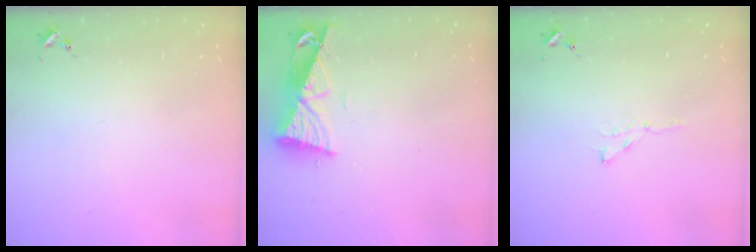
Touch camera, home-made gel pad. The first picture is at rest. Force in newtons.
{"total": 8.5, "press": 8.4, "slide": 1.0}
{"total": 3.5, "press": 3.5, "slide": 0.4}